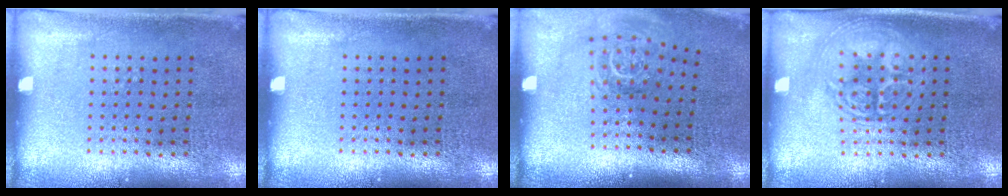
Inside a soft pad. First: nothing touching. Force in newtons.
{"total": 0.0}
{"total": 1.7, "press": 1.2, "slide": 1.2}
{"total": 2.0, "press": 1.9, "slide": 0.3}